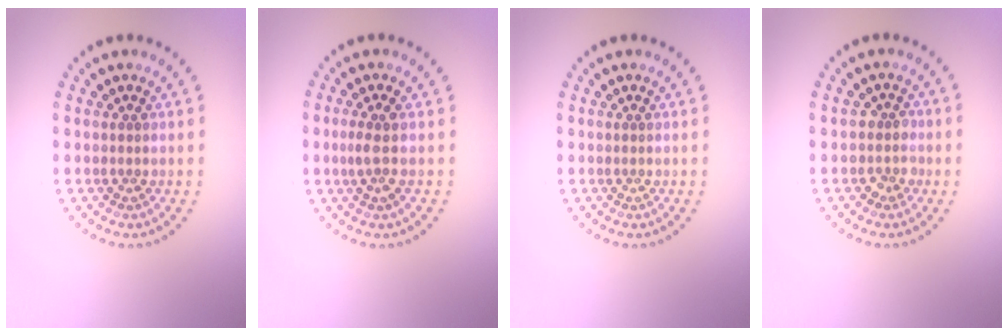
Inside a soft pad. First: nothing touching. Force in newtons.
{"total": 1.7, "press": 1.3, "slide": 1.0}
{"total": 0.0}
{"total": 1.7, "press": 1.5, "slide": 0.9}